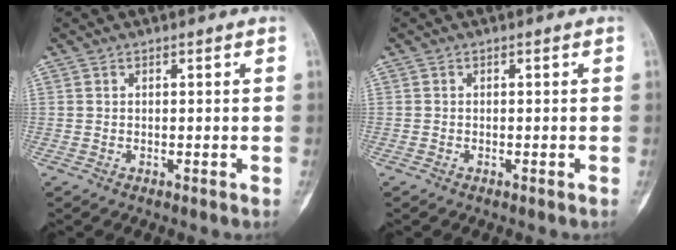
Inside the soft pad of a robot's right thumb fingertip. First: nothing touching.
{"total": 0.0}